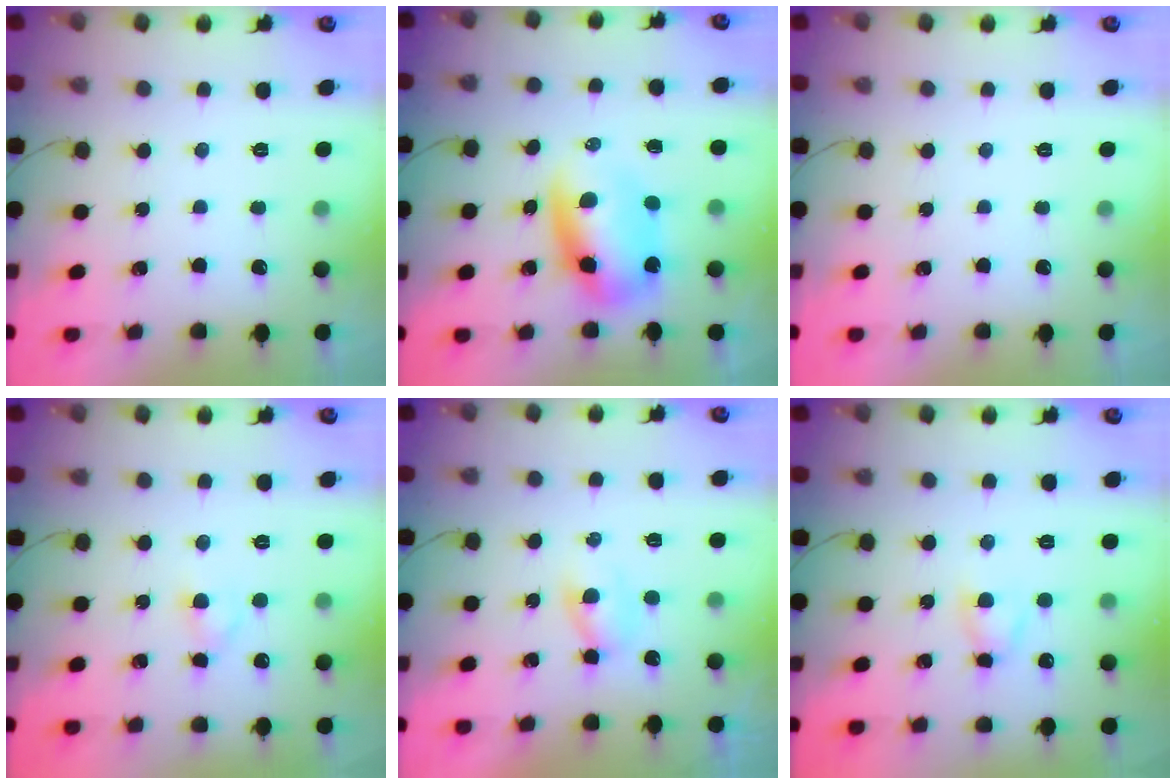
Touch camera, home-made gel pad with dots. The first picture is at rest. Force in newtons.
{"total": 8.0, "press": 7.7, "slide": 2.2}
{"total": 0.0}
{"total": 2.7, "press": 2.5, "slide": 1.2}
{"total": 2.0, "press": 1.8, "slide": 0.9}
{"total": 3.7, "press": 3.6, "slide": 0.7}